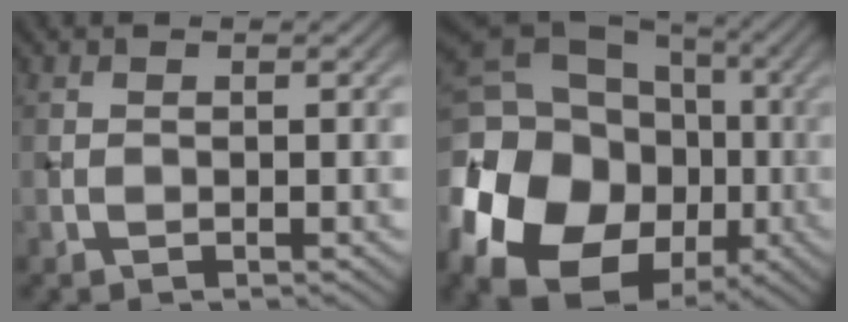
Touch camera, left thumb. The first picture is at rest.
{"total": 22.8, "force": [-6.1, 18.1, 12.4], "torque": [-0.273, -0.027, -0.130]}